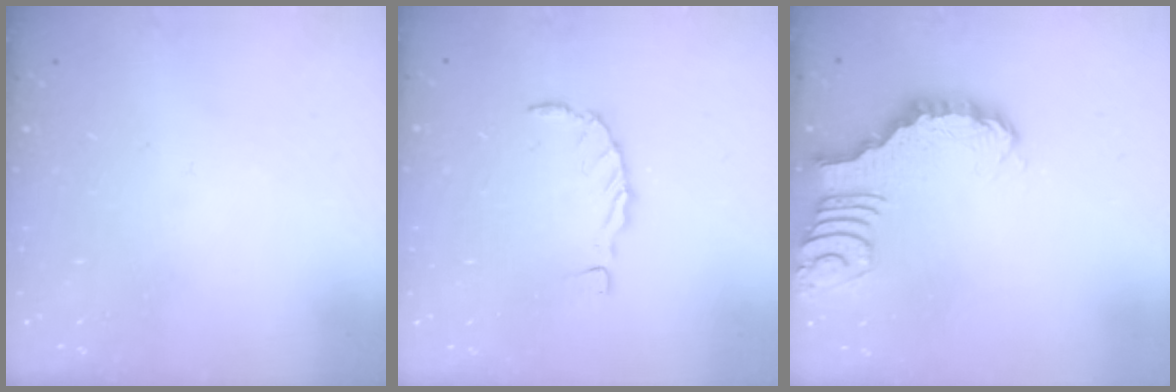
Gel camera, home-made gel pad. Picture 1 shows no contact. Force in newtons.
{"total": 0.0}
{"total": 2.8, "press": 2.8, "slide": 0.4}